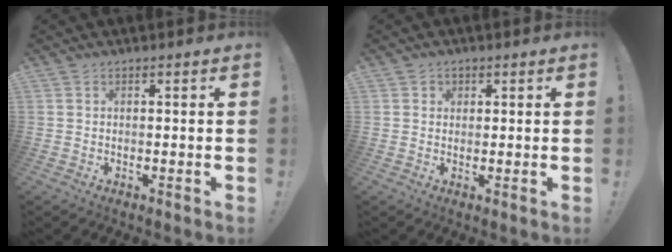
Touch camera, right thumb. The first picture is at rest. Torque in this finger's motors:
{"motor_torque": [0.32, -0.23, -0.35, 0.16, -0.04]}